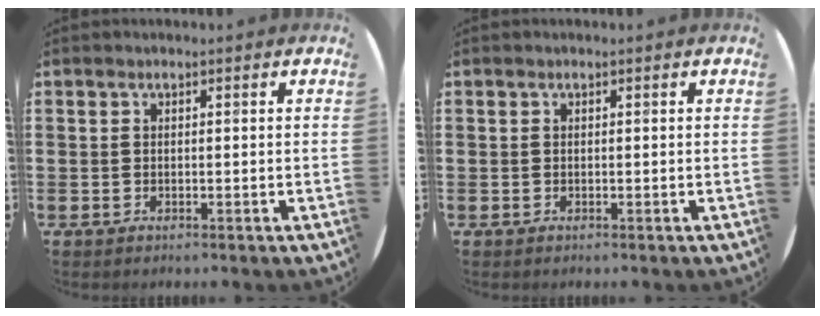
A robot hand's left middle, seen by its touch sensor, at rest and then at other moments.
{"total": 0.0}